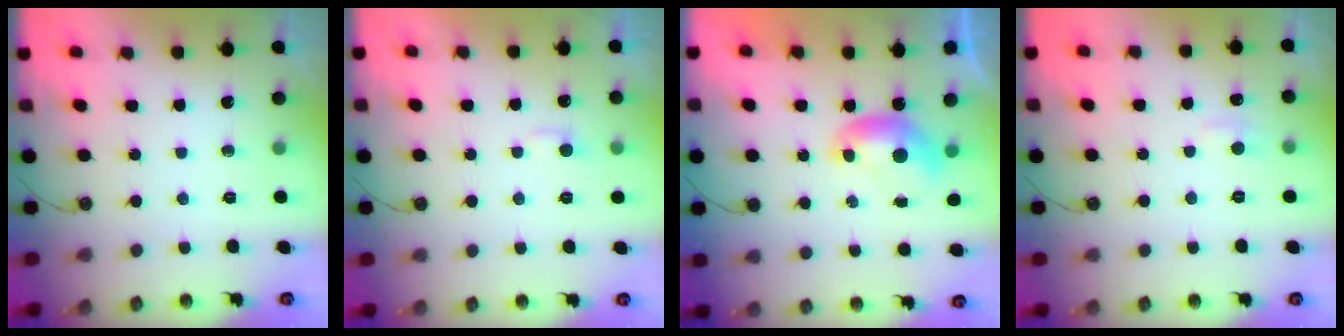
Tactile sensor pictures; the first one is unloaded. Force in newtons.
{"total": 3.2, "press": 3.2, "slide": 0.4}
{"total": 0.0}
{"total": 1.9, "press": 1.7, "slide": 0.7}